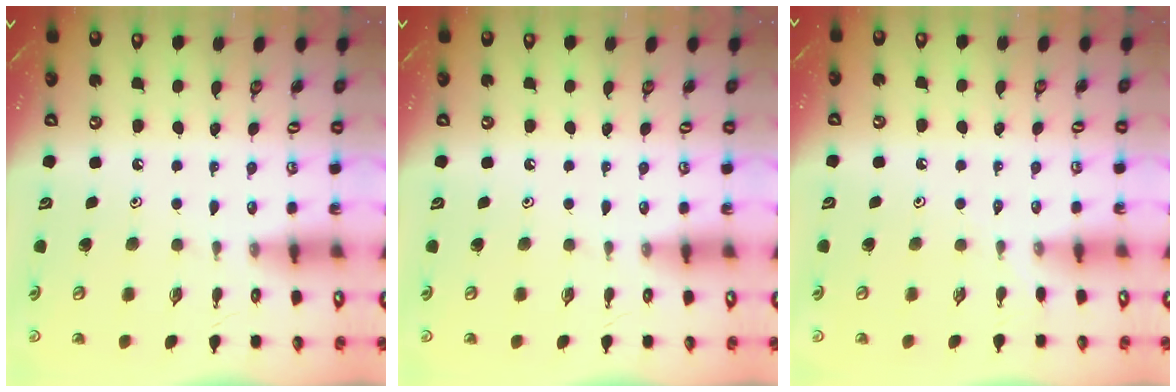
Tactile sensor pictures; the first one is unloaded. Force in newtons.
{"total": 0.0}
{"total": 3.3, "press": 3.2, "slide": 0.6}